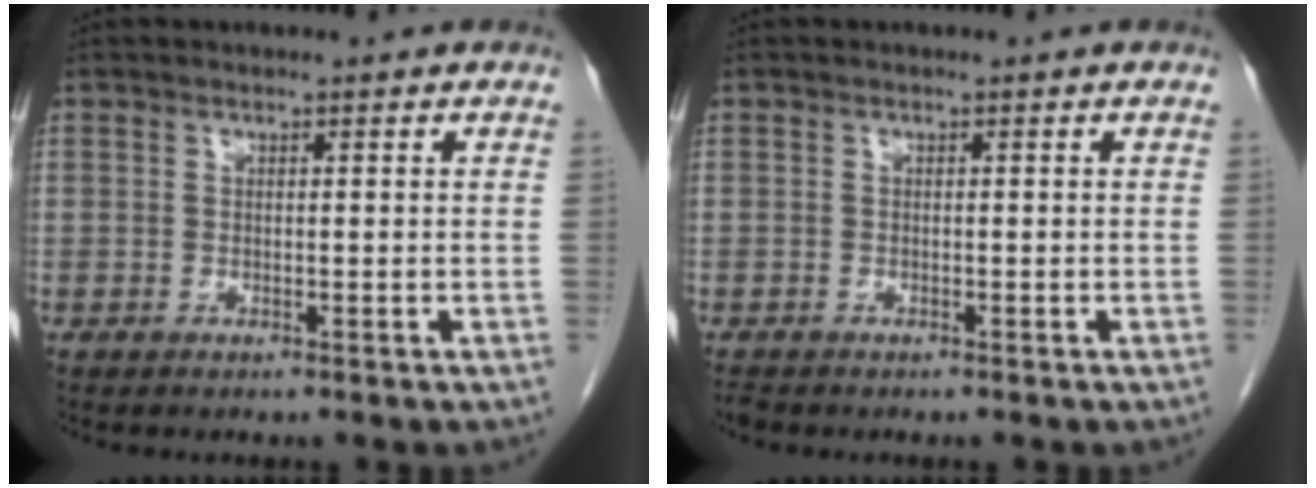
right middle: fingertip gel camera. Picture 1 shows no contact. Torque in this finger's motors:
{"motor_torque": [-0.20, -0.07, -0.01, -0.01]}